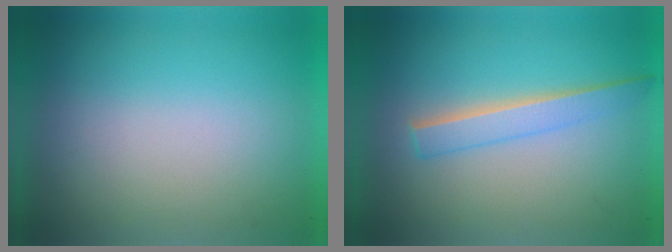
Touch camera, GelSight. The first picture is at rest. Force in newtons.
{"total": 2.1}